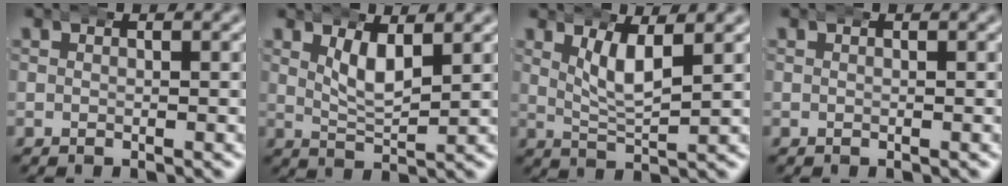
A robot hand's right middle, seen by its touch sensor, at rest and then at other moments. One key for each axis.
{"total": 3.4, "fx": 1.8, "fy": 1.3, "fz": 2.6, "tx": -0.055, "ty": -0.014, "tz": 0.039}
{"total": 3.8, "fx": 1.9, "fy": 1.0, "fz": 3.1, "tx": -0.060, "ty": -0.009, "tz": 0.039}
{"total": 0.0}